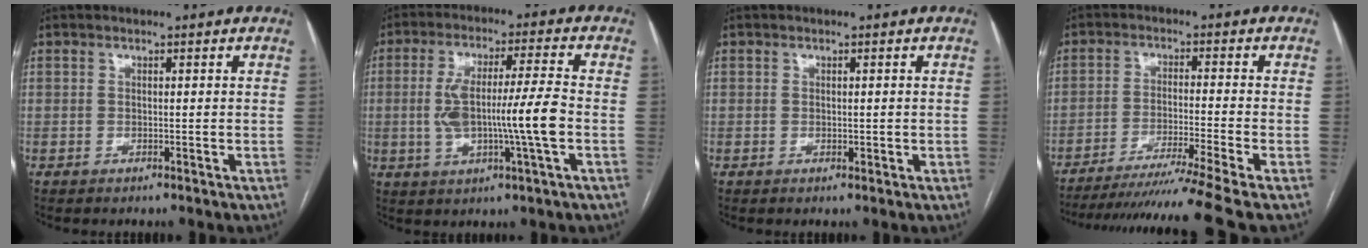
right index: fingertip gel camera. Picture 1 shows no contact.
{"total": 11.3, "force": [-1.4, 0.4, 11.2], "torque": [-0.210, 0.009, -0.025]}
{"total": 1.1, "force": [0.0, 0.7, 0.8], "torque": [-0.011, -0.002, 0.002]}
{"total": 14.5, "force": [-12.2, -3.7, 6.8], "torque": [-0.091, -0.034, -0.192]}